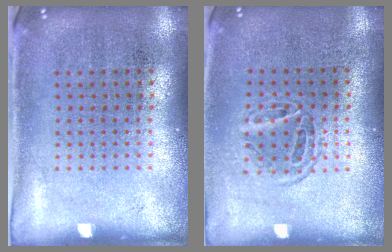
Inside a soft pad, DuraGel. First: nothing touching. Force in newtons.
{"total": 1.2, "press": 1.0, "slide": 0.5}